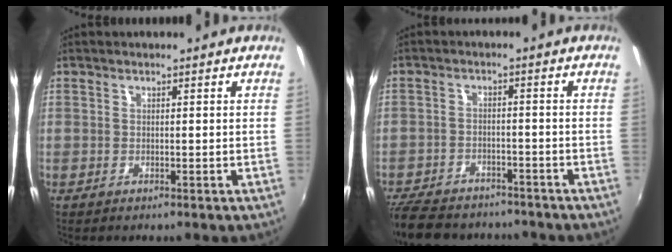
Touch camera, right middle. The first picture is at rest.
{"total": 16.8, "force": [-13.7, 7.5, 6.1], "torque": [-0.162, 0.002, -0.200]}